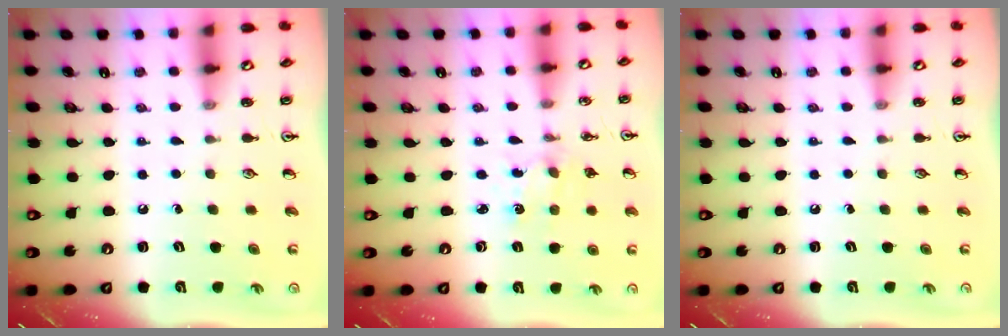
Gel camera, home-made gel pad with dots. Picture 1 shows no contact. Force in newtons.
{"total": 2.3, "press": 2.3, "slide": 0.4}
{"total": 0.0}